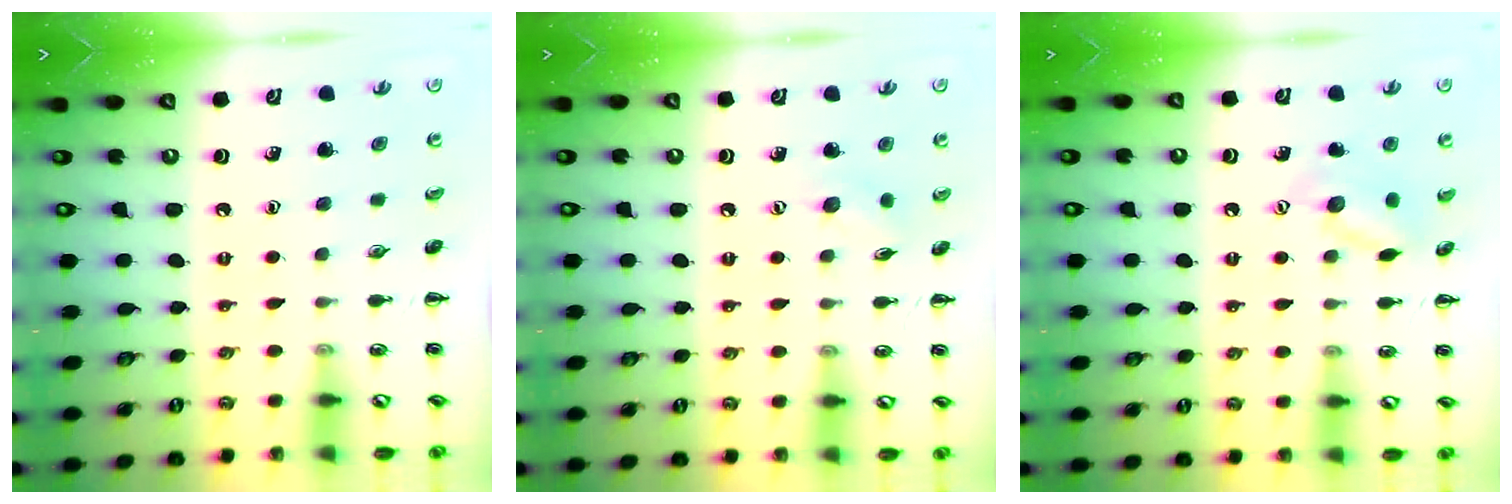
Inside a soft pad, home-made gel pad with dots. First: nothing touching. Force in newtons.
{"total": 5.5, "press": 5.4, "slide": 1.3}
{"total": 9.5, "press": 9.4, "slide": 0.9}